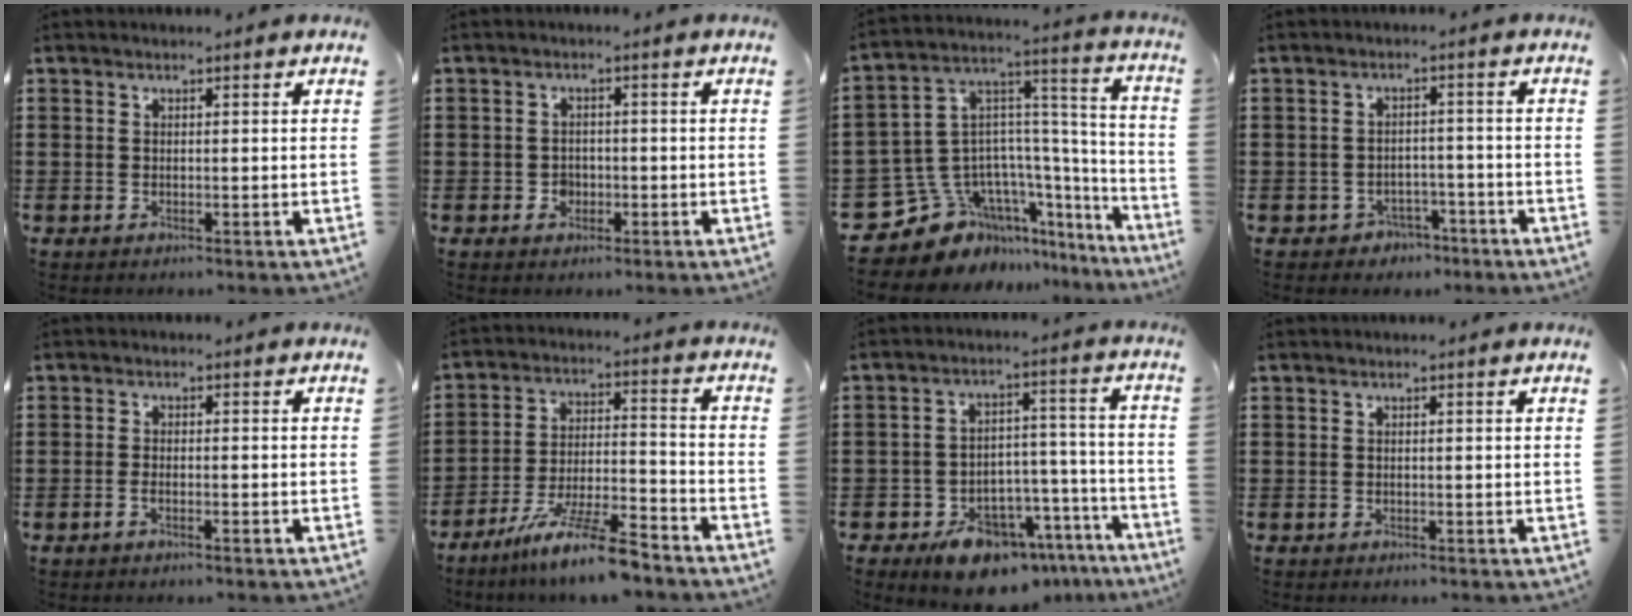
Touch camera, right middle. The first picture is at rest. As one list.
[{"total": 1.9, "force": [-0.8, 1.5, 0.7], "torque": [-0.018, 0.001, -0.018]}, {"total": 11.1, "force": [-7.4, 7.8, 2.8], "torque": [-0.101, -0.006, -0.132]}, {"total": 2.7, "force": [-2.4, 1.2, 0.0], "torque": [-0.011, 0.003, -0.054]}, {"total": 1.3, "force": [-0.7, 0.3, 1.0], "torque": [-0.021, -0.002, -0.013]}, {"total": 10.5, "force": [-8.5, 0.7, 6.2], "torque": [-0.115, 0.009, -0.162]}, {"total": 10.1, "force": [-7.9, 5.0, 3.8], "torque": [-0.043, 0.054, -0.133]}, {"total": 0.0}]